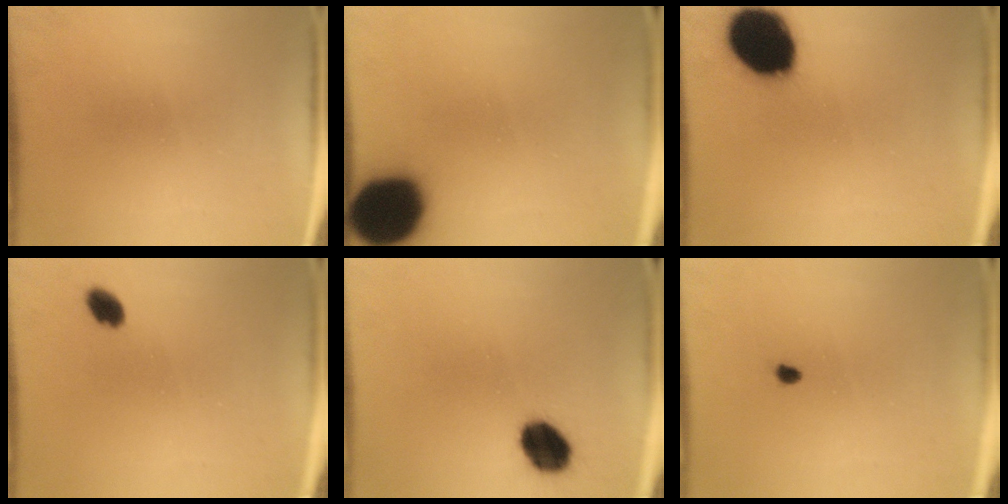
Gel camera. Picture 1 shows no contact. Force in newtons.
{"total": 19.0}
{"total": 18.3}
{"total": 2.8}
{"total": 9.0}
{"total": 0.7}